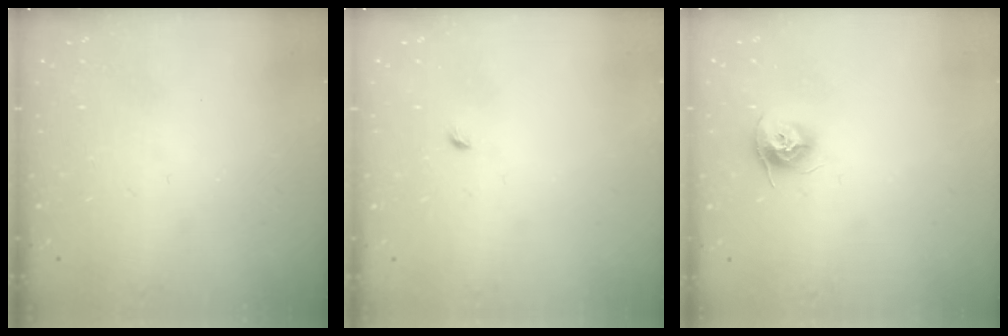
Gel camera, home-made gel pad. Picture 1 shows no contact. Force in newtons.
{"total": 2.7, "press": 2.6, "slide": 0.6}
{"total": 9.7, "press": 9.7, "slide": 0.5}